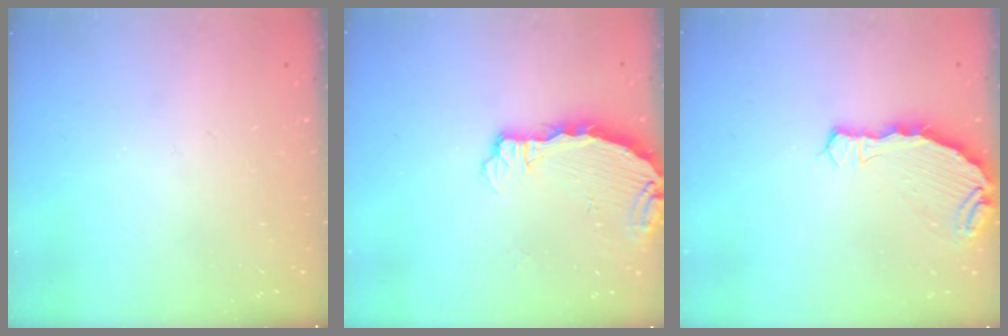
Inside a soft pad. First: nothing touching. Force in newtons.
{"total": 4.4, "press": 4.4, "slide": 0.1}
{"total": 7.9, "press": 6.2, "slide": 4.9}